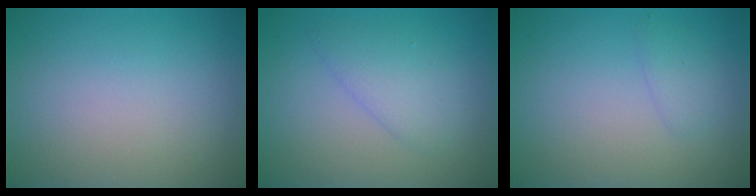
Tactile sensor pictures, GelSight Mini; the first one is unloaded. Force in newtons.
{"total": 2.5, "press": 2.5, "slide": 0.3}
{"total": 1.2, "press": 1.2, "slide": 0.1}